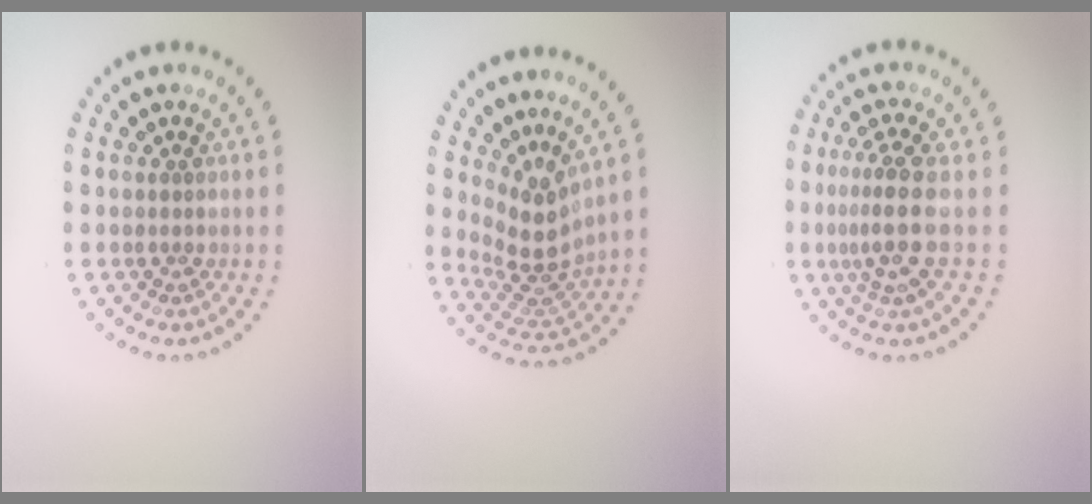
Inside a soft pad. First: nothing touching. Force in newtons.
{"total": 3.9, "press": 2.7, "slide": 2.7}
{"total": 3.4, "press": 2.6, "slide": 2.1}